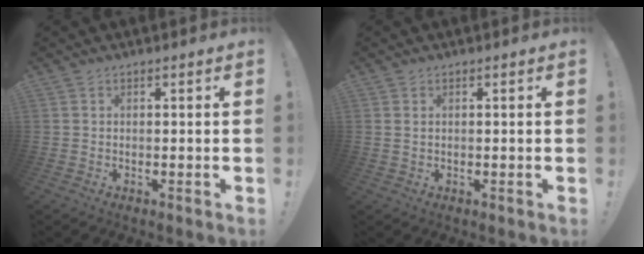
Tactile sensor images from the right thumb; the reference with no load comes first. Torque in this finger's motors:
{"motor_torque": [0.24, -0.48, -0.33, 0.29, 0.06]}